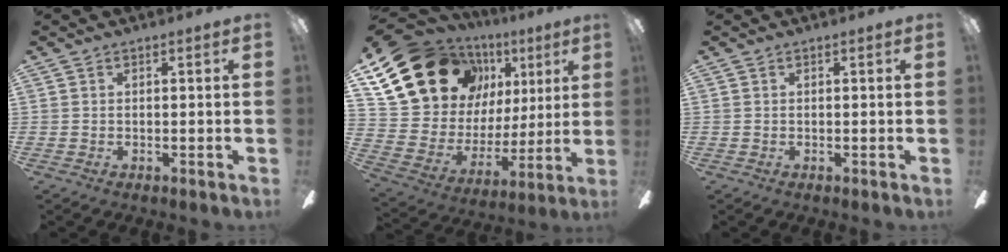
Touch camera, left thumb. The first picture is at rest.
{"total": 22.3, "force": [11.8, 15.4, 10.9], "torque": [-0.219, -0.063, 0.233]}
{"total": 0.0}